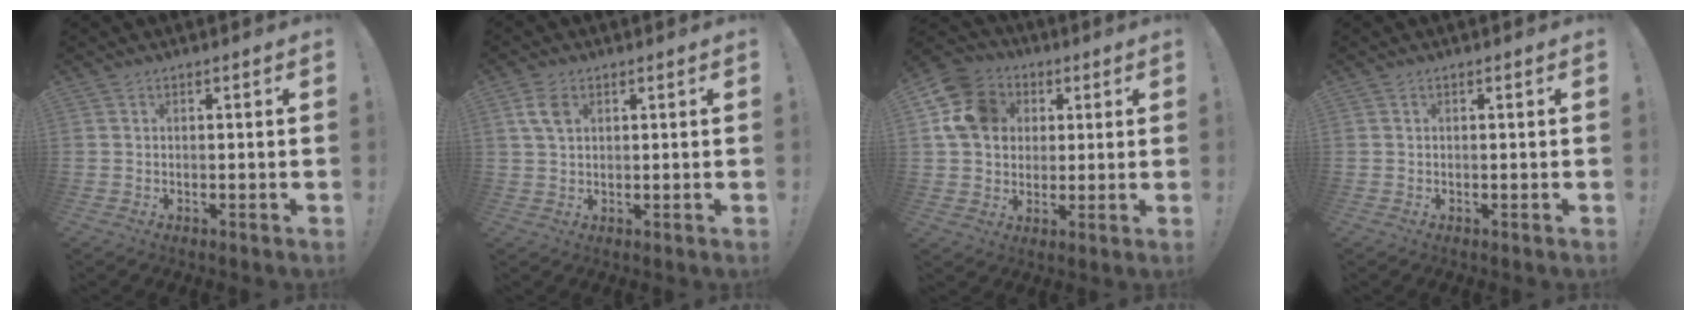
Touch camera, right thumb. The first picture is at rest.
{"total": 4.9, "force": [1.9, 2.9, 3.5], "torque": [-0.056, 0.000, 0.035]}
{"total": 14.4, "force": [3.6, 12.1, 6.9], "torque": [-0.100, -0.005, 0.077]}
{"total": 0.0}